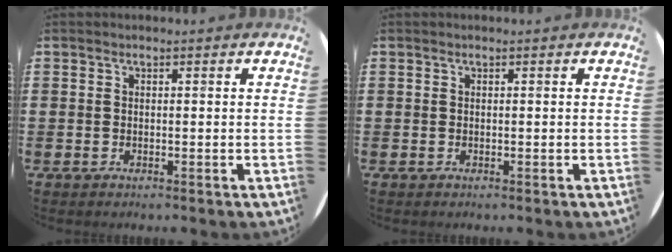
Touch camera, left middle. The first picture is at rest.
{"total": 0.0}